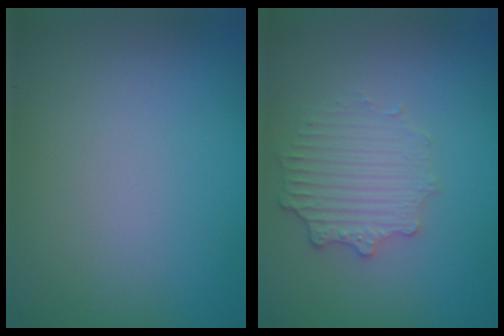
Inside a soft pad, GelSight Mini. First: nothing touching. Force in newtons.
{"total": 2.8, "press": 2.5, "slide": 1.4}